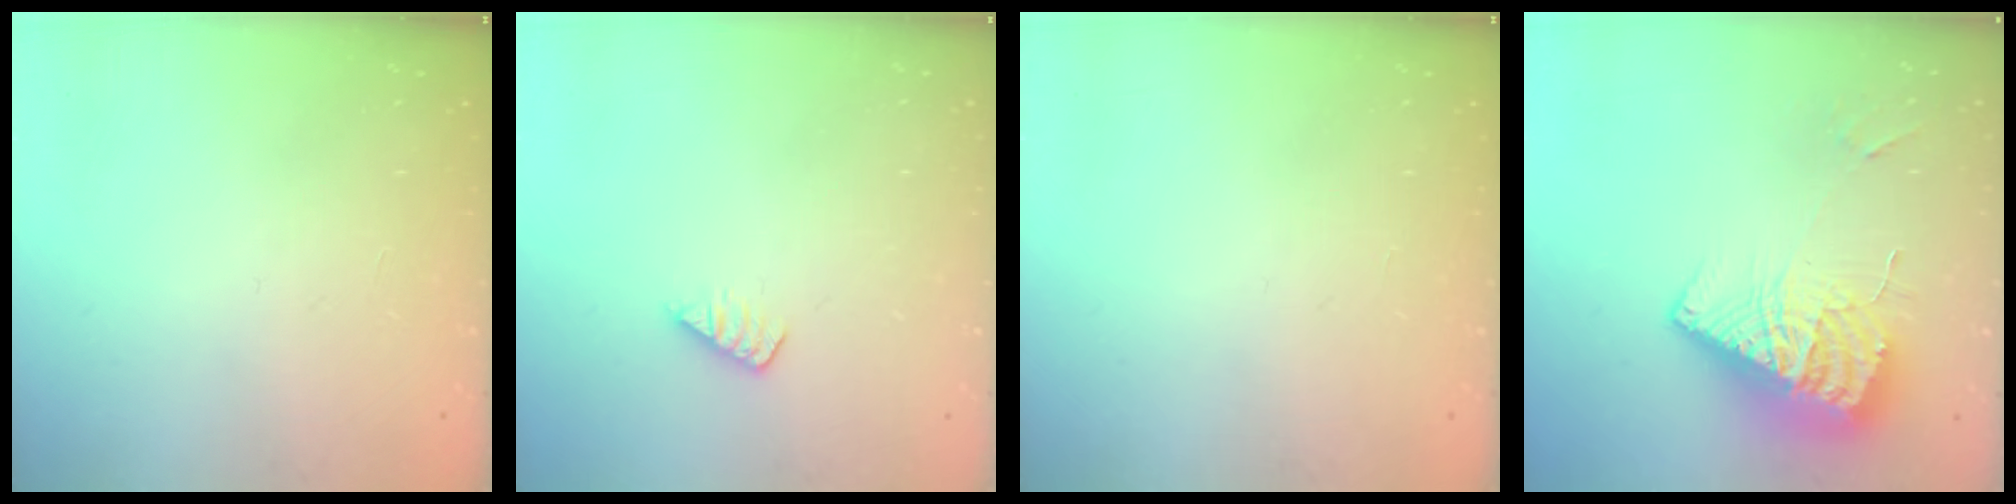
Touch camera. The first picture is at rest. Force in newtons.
{"total": 1.6, "press": 1.5, "slide": 0.3}
{"total": 0.0}
{"total": 15.1, "press": 15.0, "slide": 1.7}